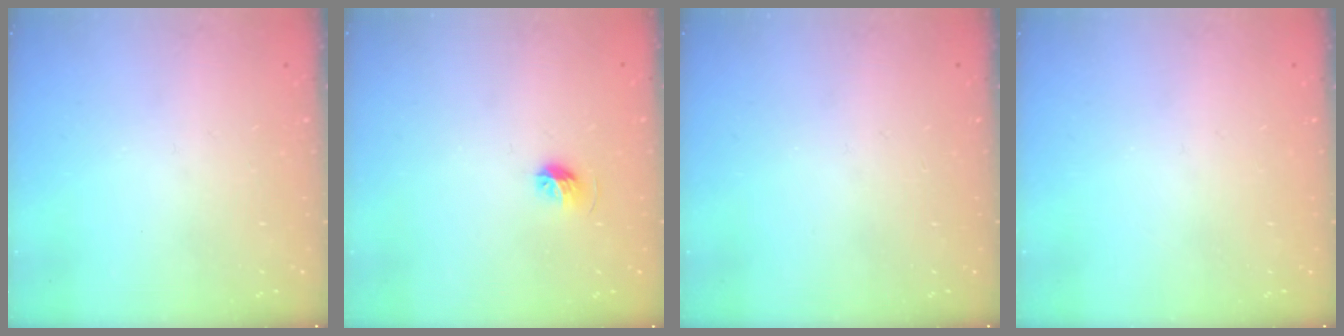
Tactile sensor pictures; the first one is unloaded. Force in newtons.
{"total": 5.4, "press": 5.2, "slide": 1.2}
{"total": 0.0}
{"total": 0.0}